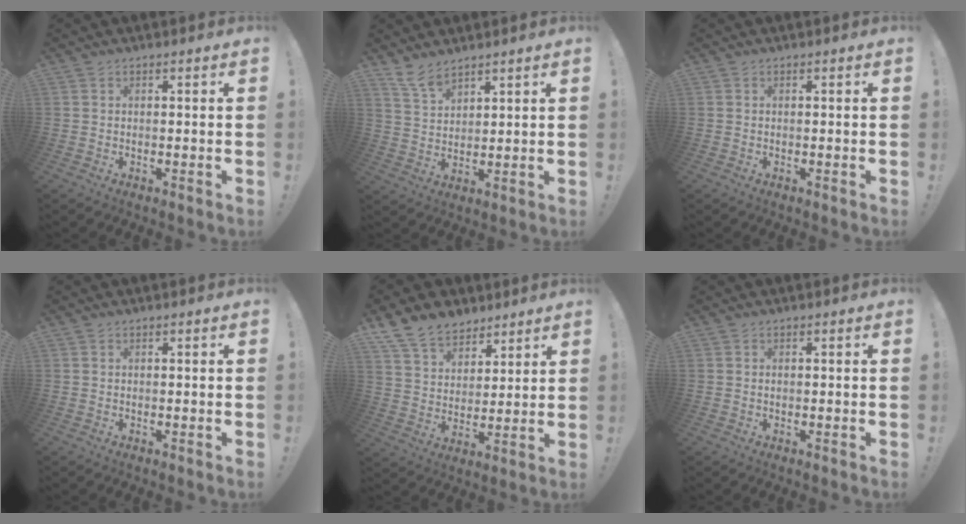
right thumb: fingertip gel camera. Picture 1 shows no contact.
{"total": 7.1, "force": [5.8, 2.6, 3.1], "torque": [-0.063, -0.031, 0.112]}
{"total": 0.0}
{"total": 0.0}
{"total": 12.4, "force": [9.3, 7.6, 3.0], "torque": [-0.070, -0.063, 0.186]}
{"total": 0.0}